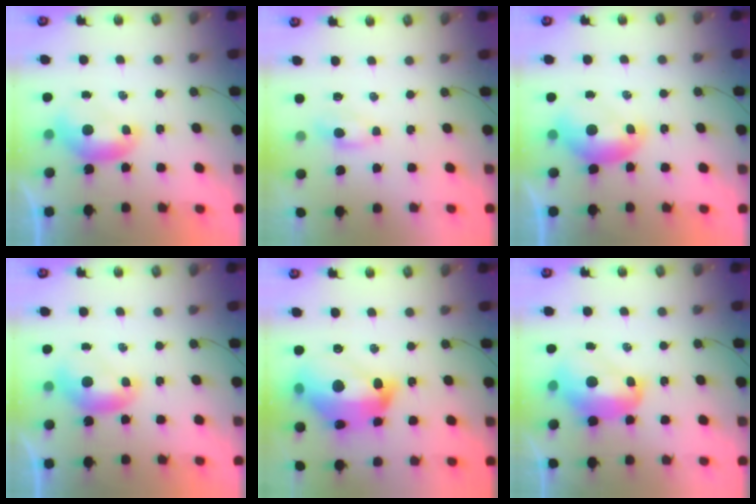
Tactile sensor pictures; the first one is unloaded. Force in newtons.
{"total": 0.5, "press": 0.3, "slide": 0.5}
{"total": 1.7, "press": 1.5, "slide": 0.6}
{"total": 0.0}
{"total": 17.2, "press": 17.1, "slide": 1.8}
{"total": 3.8, "press": 3.8, "slide": 0.5}